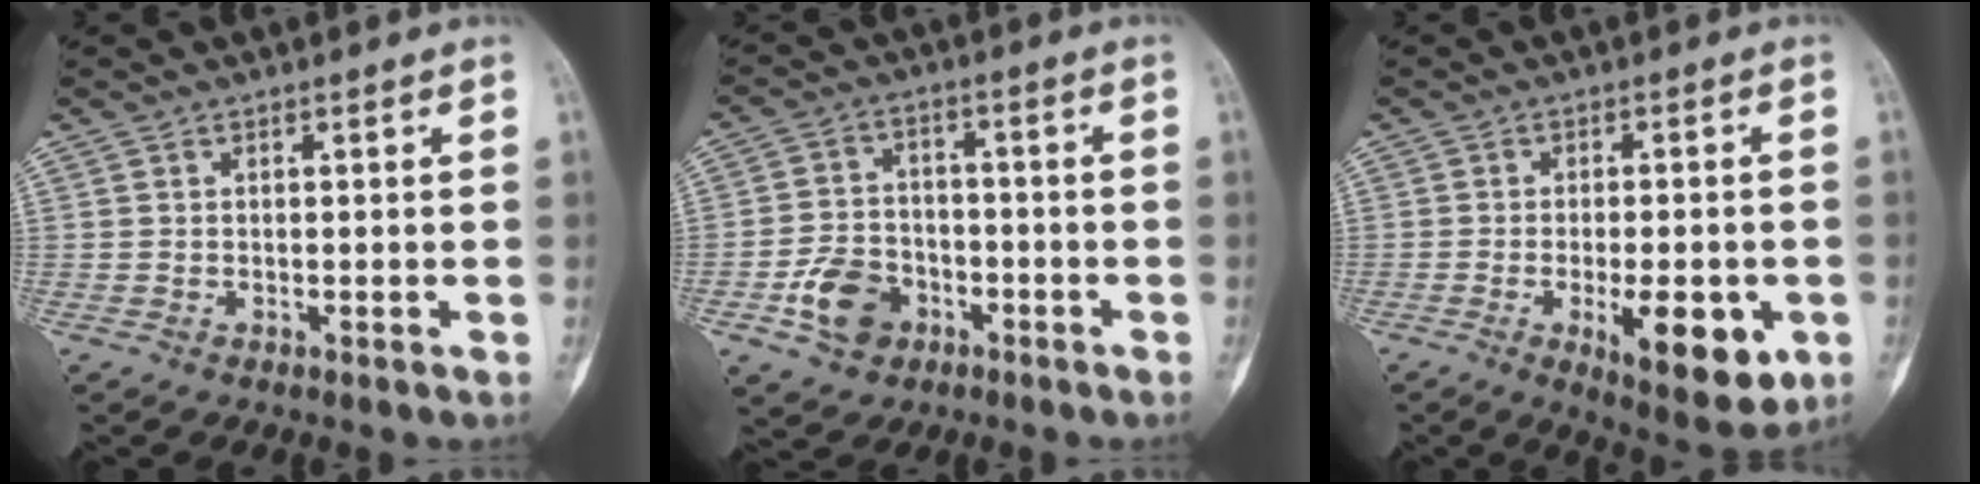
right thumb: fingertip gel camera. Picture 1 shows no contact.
{"total": 8.9, "force": [-3.9, 6.6, 4.5], "torque": [-0.063, 0.024, -0.067]}
{"total": 12.6, "force": [-4.0, 4.9, 10.9], "torque": [-0.135, -0.005, -0.046]}